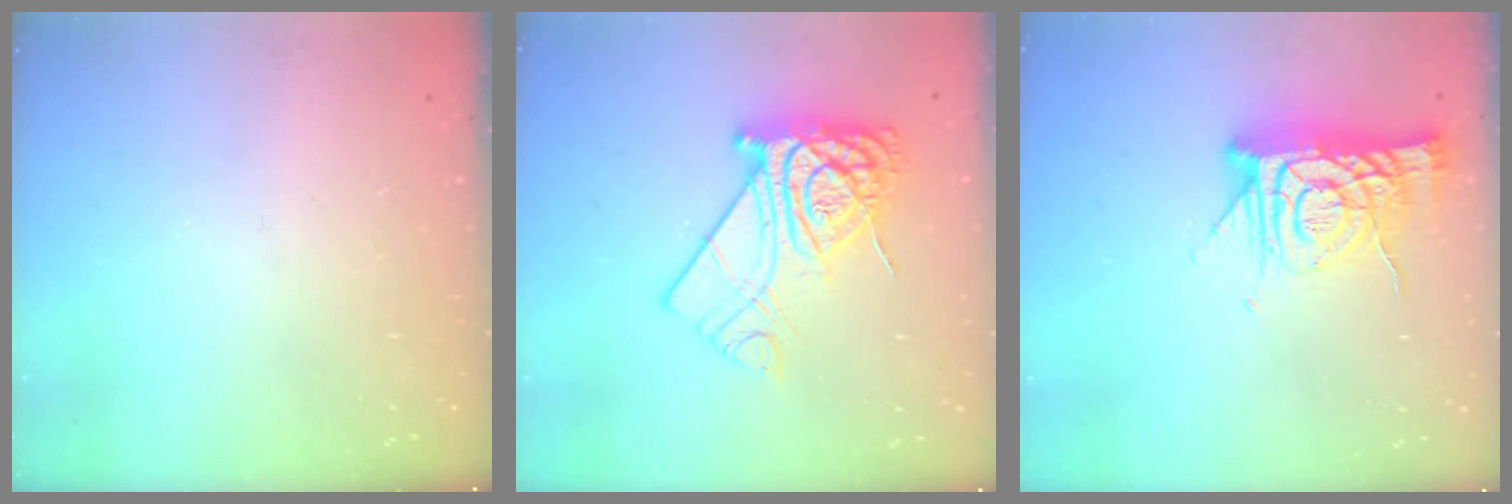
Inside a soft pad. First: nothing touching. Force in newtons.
{"total": 14.7, "press": 14.7, "slide": 1.5}
{"total": 12.7, "press": 12.7, "slide": 1.2}